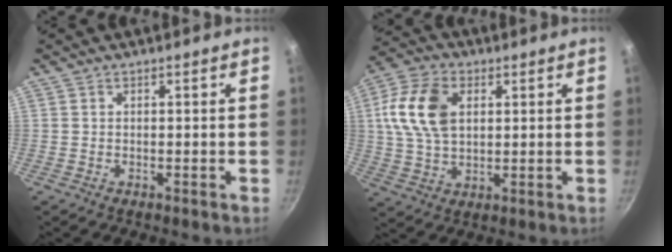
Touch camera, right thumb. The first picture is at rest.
{"total": 13.2, "force": [3.0, 8.6, 9.6], "torque": [-0.172, 0.006, 0.049]}